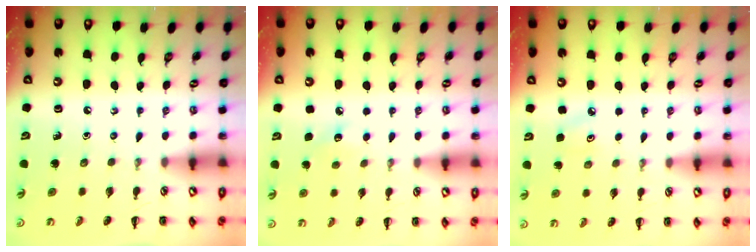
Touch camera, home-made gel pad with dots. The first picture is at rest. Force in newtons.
{"total": 5.8, "press": 5.7, "slide": 1.3}
{"total": 5.8, "press": 5.6, "slide": 1.5}